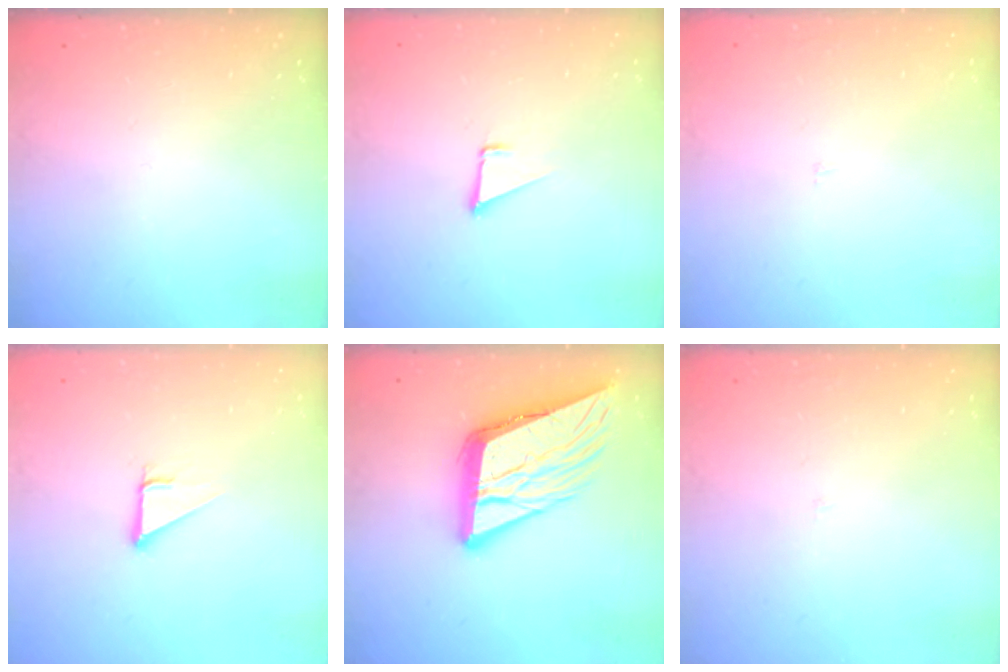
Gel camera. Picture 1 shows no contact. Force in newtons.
{"total": 1.6, "press": 1.5, "slide": 0.1}
{"total": 1.6, "press": 1.6, "slide": 0.1}
{"total": 3.0, "press": 3.0, "slide": 0.1}
{"total": 16.4, "press": 16.2, "slide": 2.8}
{"total": 2.0, "press": 2.0, "slide": 0.1}